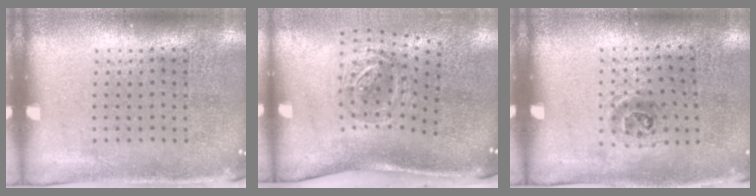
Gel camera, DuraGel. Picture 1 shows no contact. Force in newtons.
{"total": 1.9, "press": 1.2, "slide": 1.5}
{"total": 0.9, "press": 0.7, "slide": 0.7}